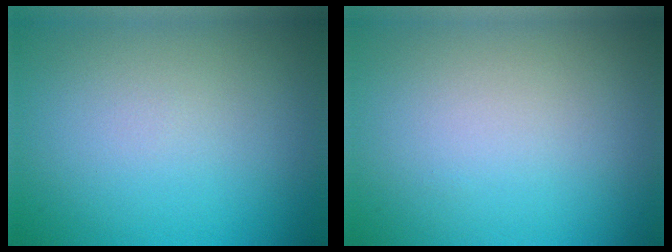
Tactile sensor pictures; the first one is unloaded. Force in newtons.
{"total": 0.0}